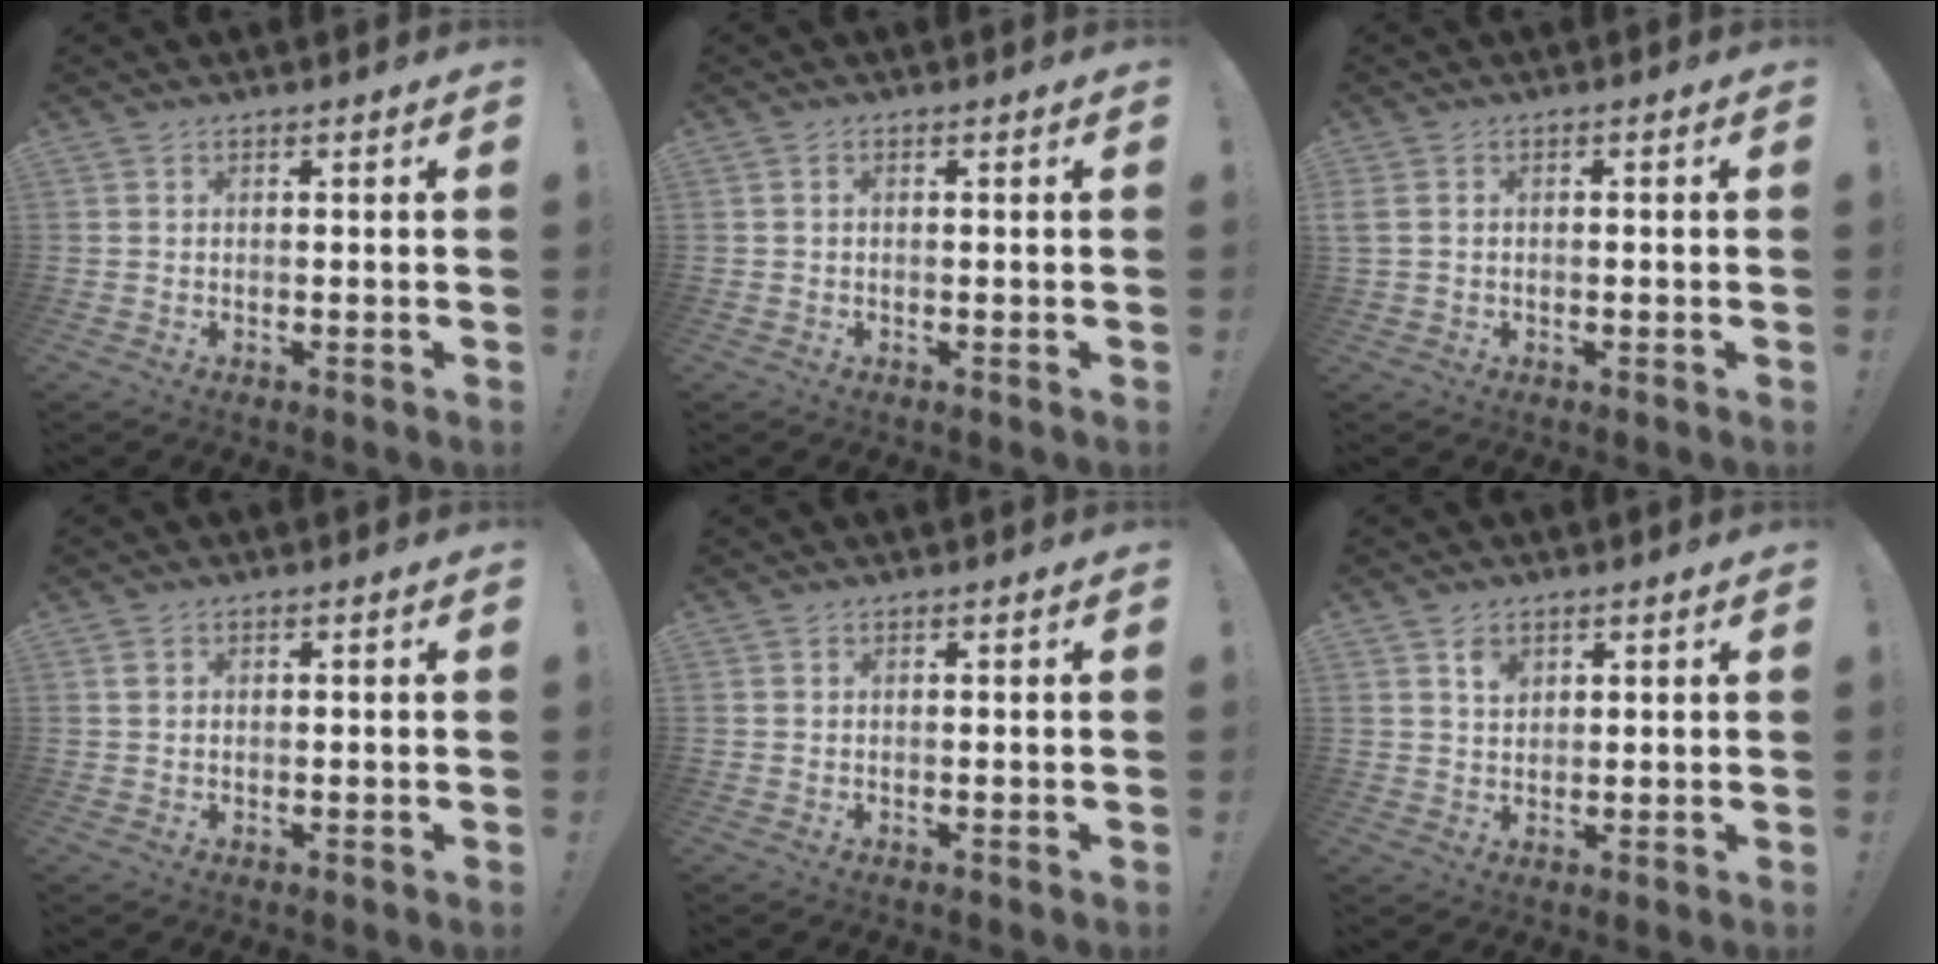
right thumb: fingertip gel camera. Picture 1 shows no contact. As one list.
[{"total": 0.6, "force": [0.1, 0.4, 0.5], "torque": [-0.016, 0.005, 0.002]}, {"total": 1.6, "force": [-0.5, 0.5, 1.4], "torque": [-0.026, 0.003, -0.008]}, {"total": 0.8, "force": [0.1, 0.6, 0.5], "torque": [-0.004, 0.001, 0.000]}, {"total": 0.0}, {"total": 4.0, "force": [2.5, 2.7, 1.5], "torque": [-0.012, -0.015, 0.042]}]